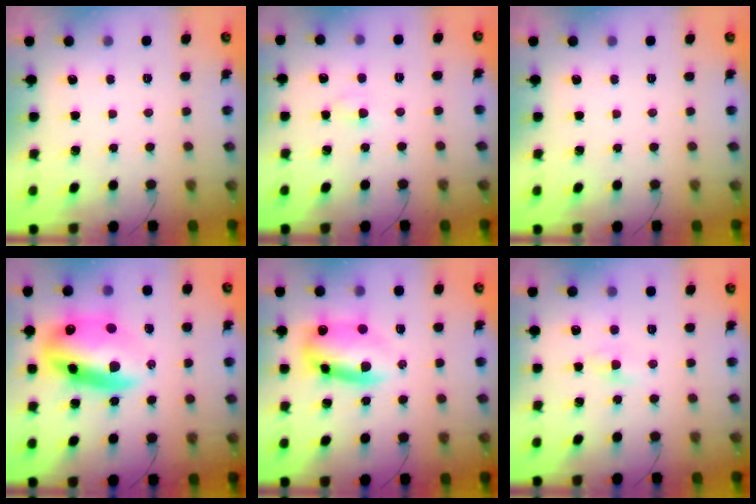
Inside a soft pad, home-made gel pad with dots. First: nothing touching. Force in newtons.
{"total": 3.3, "press": 3.1, "slide": 1.1}
{"total": 0.0}
{"total": 17.3, "press": 16.9, "slide": 3.8}
{"total": 10.8, "press": 10.7, "slide": 1.8}
{"total": 2.3, "press": 2.1, "slide": 0.9}